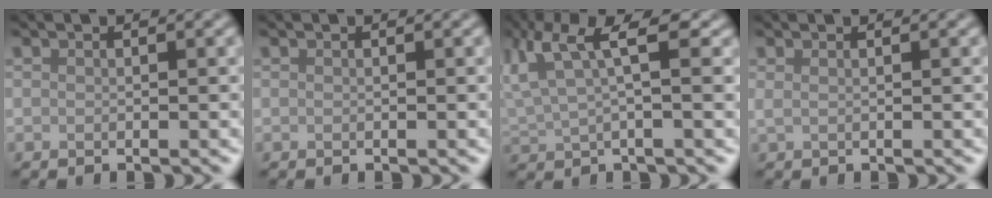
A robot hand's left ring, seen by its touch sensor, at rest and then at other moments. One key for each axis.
{"total": 0.0}
{"total": 5.9, "fx": 2.4, "fy": 2.0, "fz": 5.0, "tx": -0.107, "ty": 0.010, "tz": 0.046}
{"total": 0.8, "fx": 0.4, "fy": 0.4, "fz": 0.6, "tx": -0.008, "ty": -0.002, "tz": 0.001}